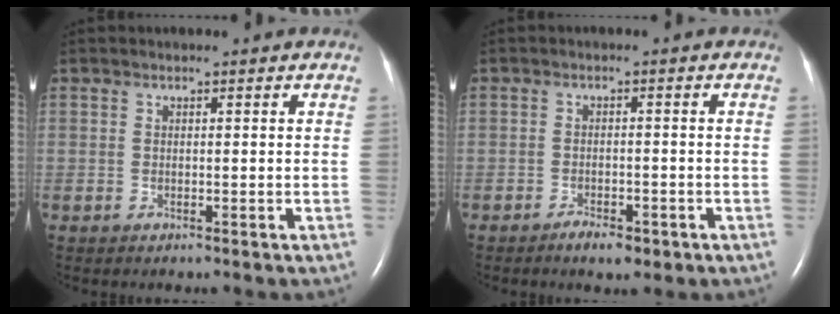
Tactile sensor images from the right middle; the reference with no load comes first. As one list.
[{"total": 2.9, "force": [-1.9, 1.2, 1.8], "torque": [-0.032, 0.000, -0.024]}]